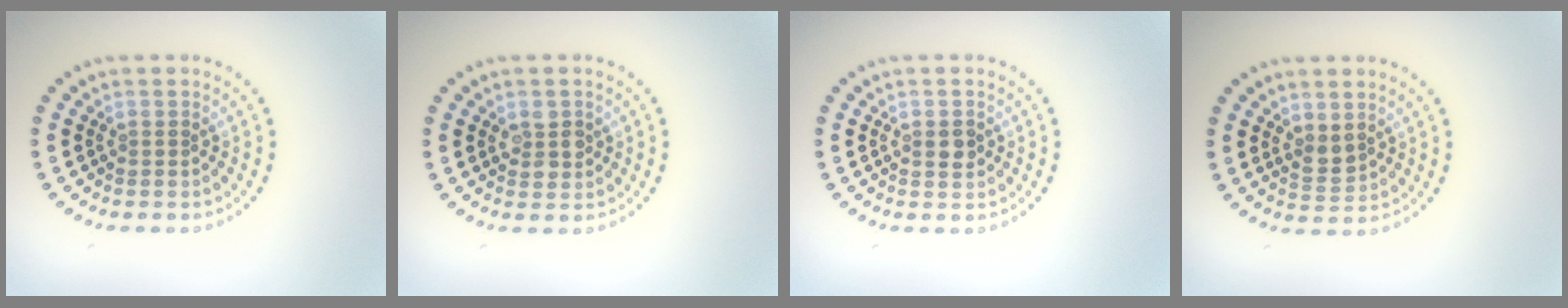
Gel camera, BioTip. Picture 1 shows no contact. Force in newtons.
{"total": 2.2, "press": 2.1, "slide": 0.6}
{"total": 1.4, "press": 1.4, "slide": 0.1}
{"total": 1.6, "press": 1.5, "slide": 0.7}